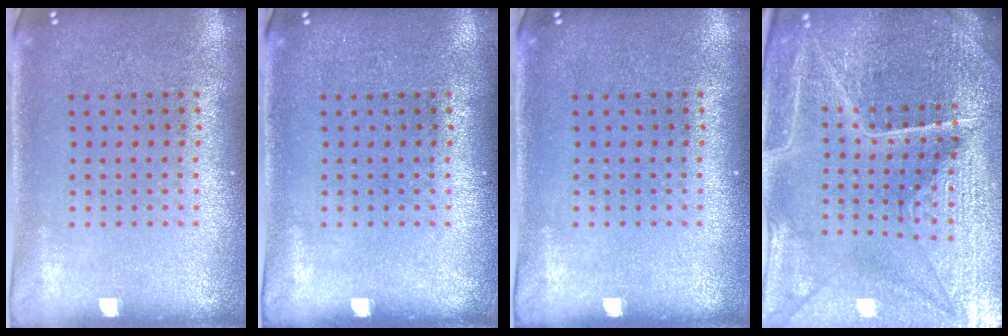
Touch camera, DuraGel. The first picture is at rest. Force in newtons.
{"total": 0.0}
{"total": 0.0}
{"total": 5.8, "press": 5.3, "slide": 2.4}